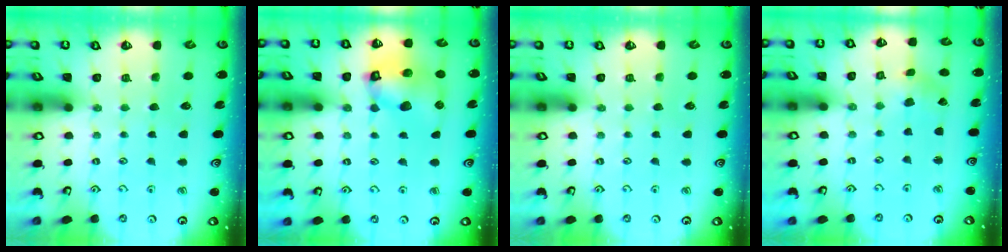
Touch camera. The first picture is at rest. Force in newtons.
{"total": 12.3, "press": 12.2, "slide": 1.6}
{"total": 0.0}
{"total": 1.0, "press": 1.0, "slide": 0.2}